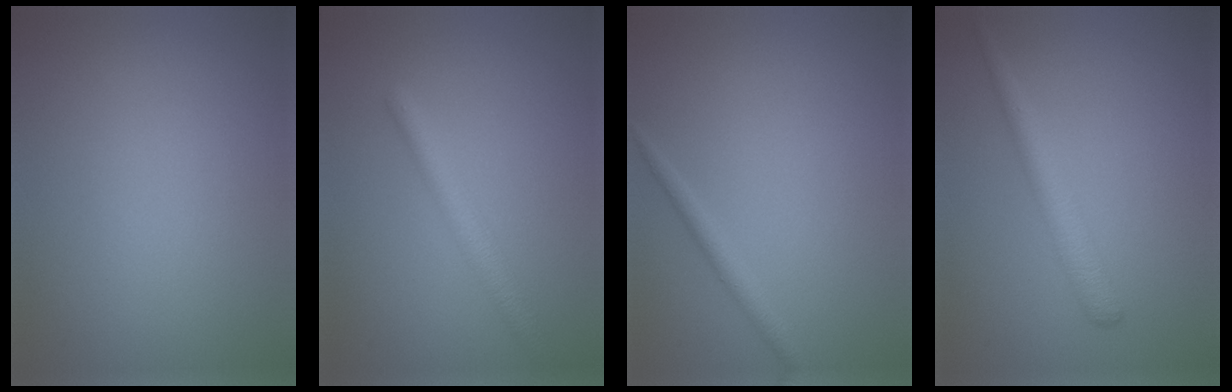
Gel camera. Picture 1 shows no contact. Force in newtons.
{"total": 2.7, "press": 2.7, "slide": 0.1}
{"total": 1.3, "press": 1.3, "slide": 0.1}
{"total": 2.7, "press": 2.6, "slide": 0.1}